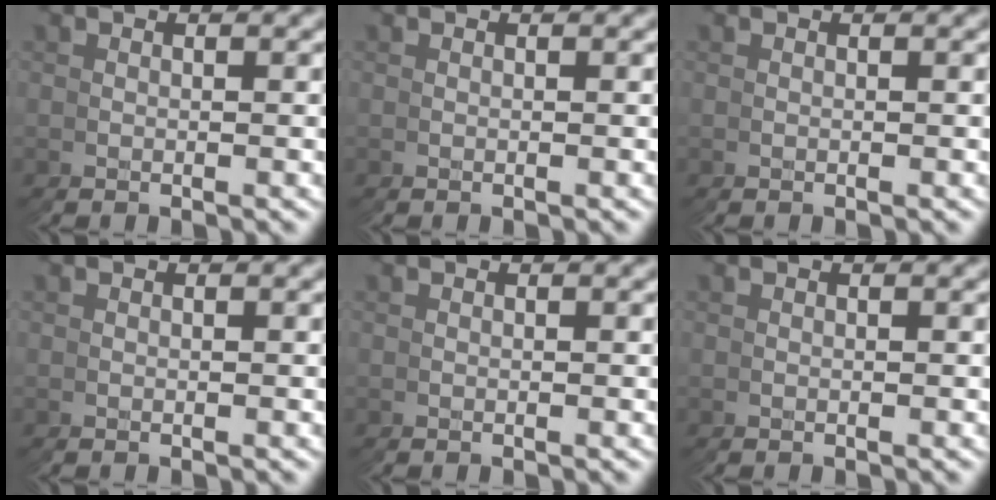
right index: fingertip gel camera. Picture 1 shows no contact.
{"total": 0.0}
{"total": 0.0}
{"total": 0.0}
{"total": 0.0}
{"total": 0.0}